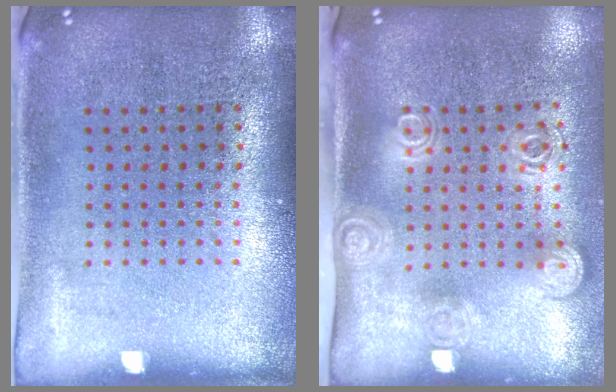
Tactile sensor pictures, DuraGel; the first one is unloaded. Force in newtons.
{"total": 1.9, "press": 1.3, "slide": 1.3}